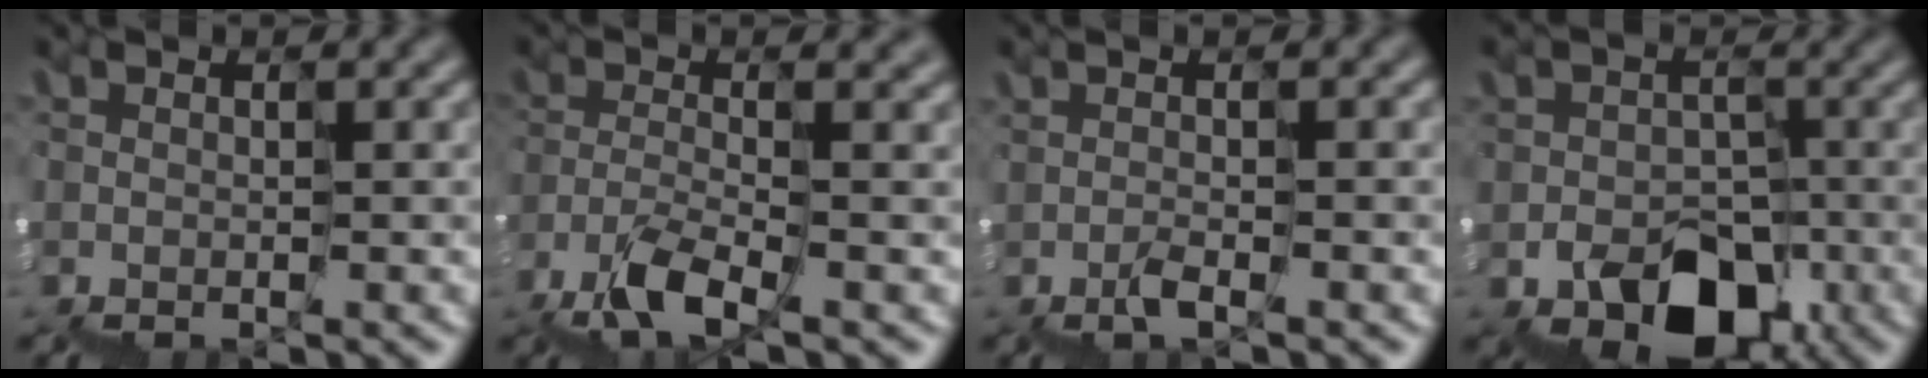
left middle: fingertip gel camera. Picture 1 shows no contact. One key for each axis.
{"total": 3.8, "fx": -2.2, "fy": 0.8, "fz": 3.0, "tx": -0.071, "ty": 0.005, "tz": -0.041}
{"total": 1.3, "fx": 0.3, "fy": -1.3, "fz": 0.0, "tx": -0.009, "ty": 0.004, "tz": 0.008}
{"total": 6.7, "fx": -2.9, "fy": 5.0, "fz": 3.5, "tx": -0.044, "ty": -0.010, "tz": -0.036}